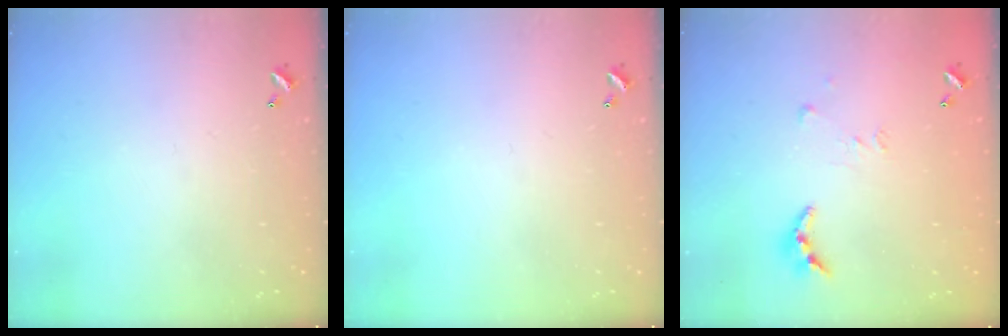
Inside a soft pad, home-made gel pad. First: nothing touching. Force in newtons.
{"total": 0.0}
{"total": 7.1, "press": 7.1, "slide": 0.2}